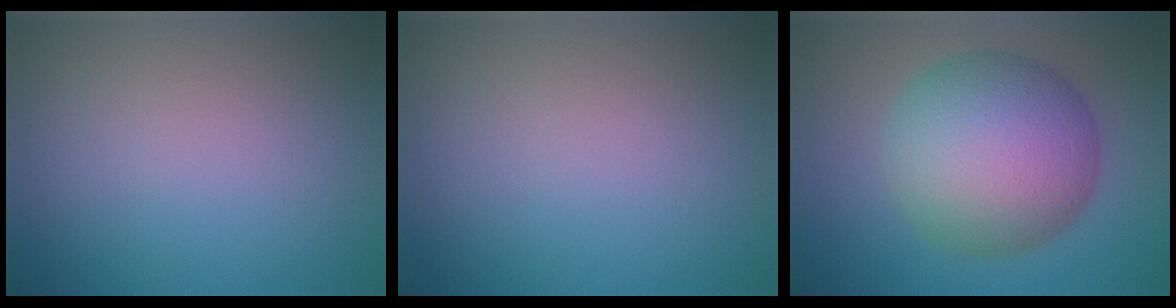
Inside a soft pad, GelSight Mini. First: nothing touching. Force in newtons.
{"total": 0.0}
{"total": 11.8, "press": 11.8, "slide": 0.2}